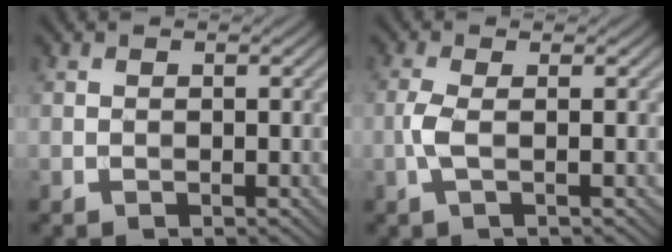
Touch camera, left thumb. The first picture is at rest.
{"total": 2.5, "force": [-0.3, 0.5, 2.5], "torque": [-0.061, 0.003, -0.012]}